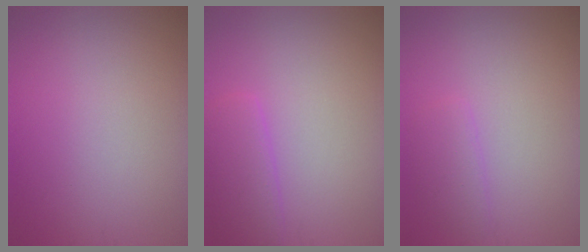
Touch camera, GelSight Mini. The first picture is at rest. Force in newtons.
{"total": 2.5, "press": 2.5, "slide": 0.3}
{"total": 1.6, "press": 1.6, "slide": 0.0}